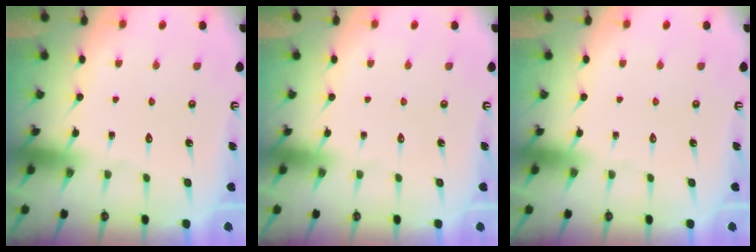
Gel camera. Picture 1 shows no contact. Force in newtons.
{"total": 0.0}
{"total": 0.0}